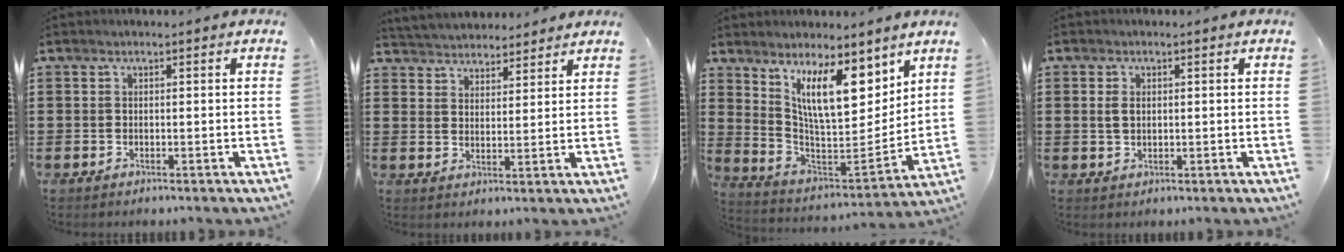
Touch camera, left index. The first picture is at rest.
{"total": 4.0, "force": [3.9, 0.7, -0.4], "torque": [-0.011, -0.017, 0.071]}
{"total": 12.5, "force": [7.9, 3.9, 8.9], "torque": [-0.165, -0.035, 0.139]}
{"total": 1.9, "force": [0.3, 1.2, 1.5], "torque": [-0.034, 0.007, 0.004]}